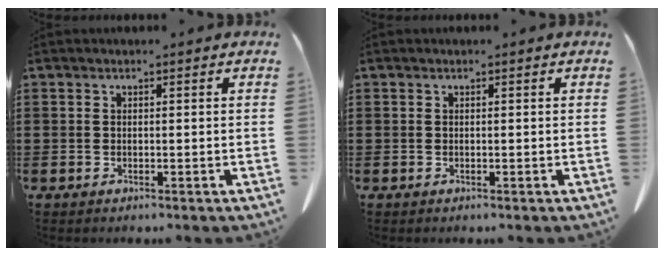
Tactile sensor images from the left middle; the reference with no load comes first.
{"total": 0.0}